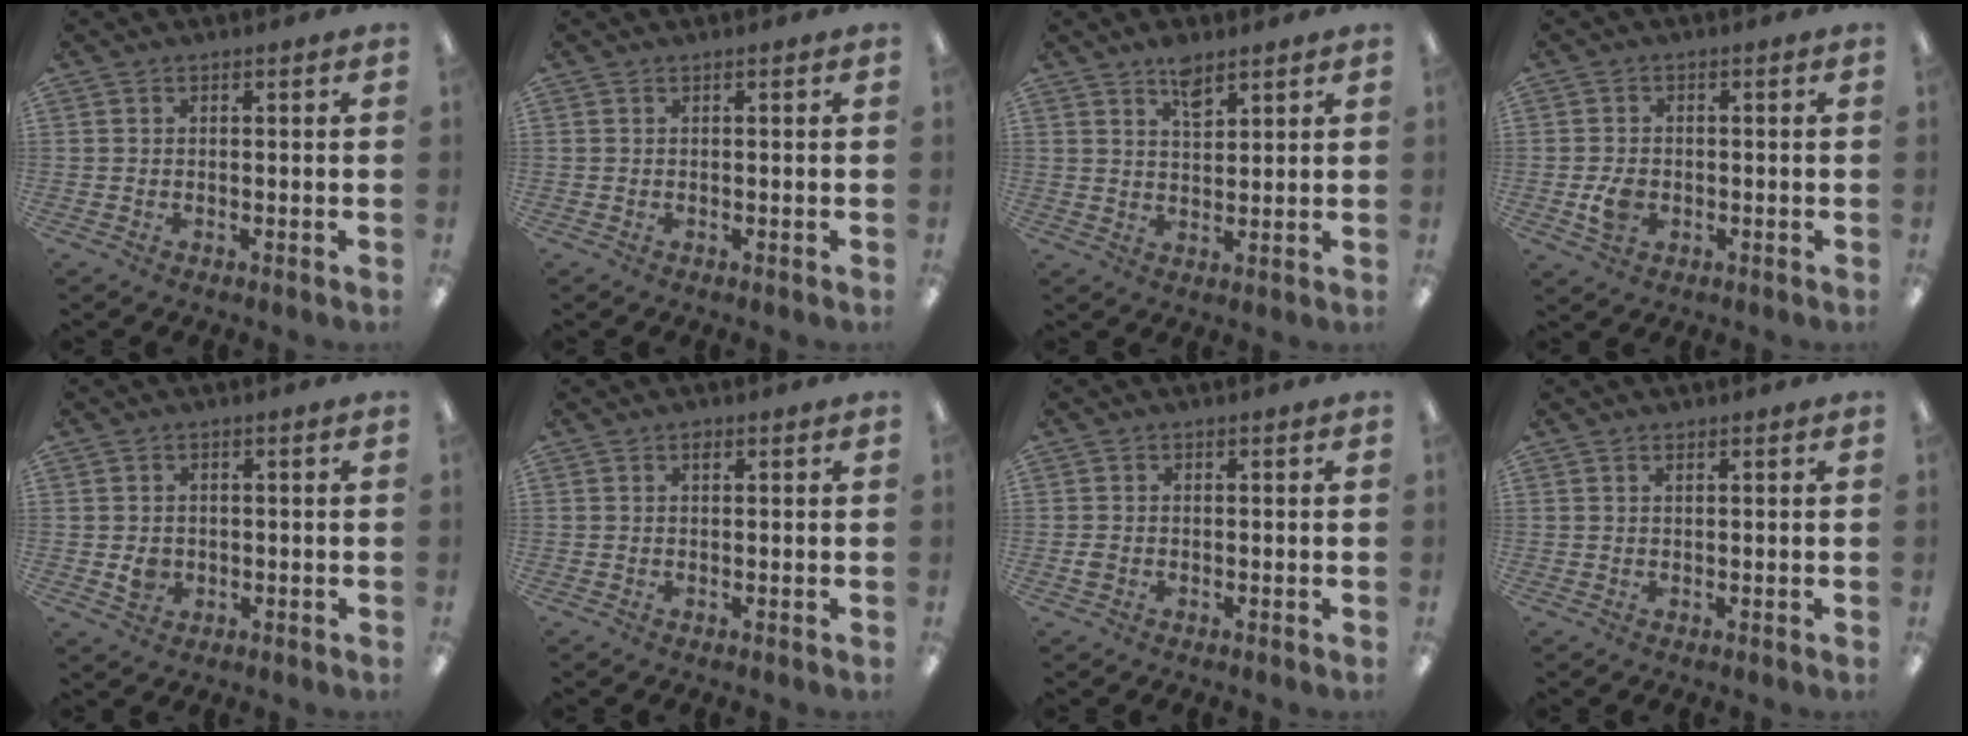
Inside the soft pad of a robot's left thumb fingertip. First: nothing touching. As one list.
[{"total": 0.0}, {"total": 5.5, "force": [4.0, 2.4, 2.9], "torque": [-0.043, -0.018, 0.068]}, {"total": 4.8, "force": [-1.1, 3.6, 2.9], "torque": [-0.053, 0.000, -0.020]}, {"total": 3.4, "force": [-0.2, 3.0, 1.5], "torque": [-0.010, 0.000, -0.006]}, {"total": 1.1, "force": [0.6, 0.7, 0.7], "torque": [-0.008, 0.000, 0.008]}, {"total": 1.4, "force": [-0.4, 1.2, 0.7], "torque": [-0.013, 0.003, -0.009]}, {"total": 0.8, "force": [0.5, 0.4, 0.5], "torque": [-0.011, 0.001, 0.010]}]